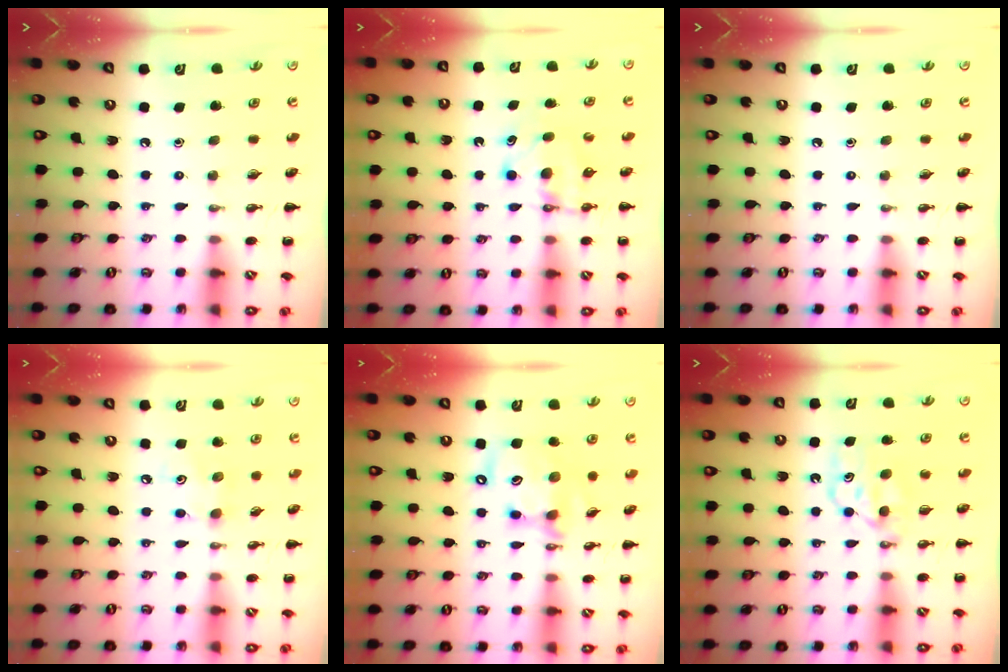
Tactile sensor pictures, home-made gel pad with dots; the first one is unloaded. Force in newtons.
{"total": 5.0, "press": 4.8, "slide": 1.3}
{"total": 0.0}
{"total": 3.9, "press": 3.8, "slide": 0.7}
{"total": 12.8, "press": 12.4, "slide": 3.1}
{"total": 5.9, "press": 5.7, "slide": 1.4}